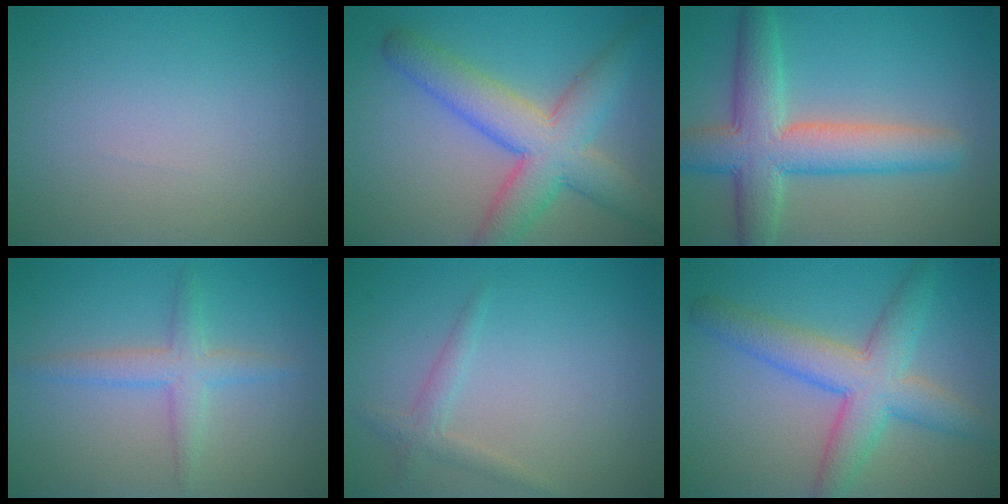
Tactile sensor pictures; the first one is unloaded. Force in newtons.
{"total": 7.7, "press": 7.7, "slide": 0.3}
{"total": 7.5, "press": 7.5, "slide": 0.5}
{"total": 2.7, "press": 2.7, "slide": 0.0}
{"total": 1.6, "press": 1.6, "slide": 0.1}
{"total": 6.3, "press": 6.3, "slide": 0.2}